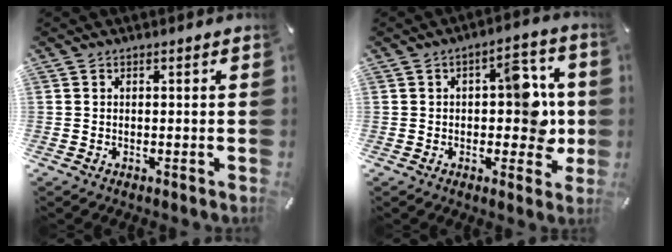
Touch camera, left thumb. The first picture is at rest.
{"total": 11.4, "force": [0.4, 6.5, 9.4], "torque": [-0.104, -0.003, 0.002]}